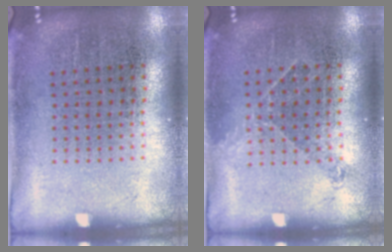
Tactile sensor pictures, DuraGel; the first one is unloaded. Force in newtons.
{"total": 1.0, "press": 0.8, "slide": 0.6}